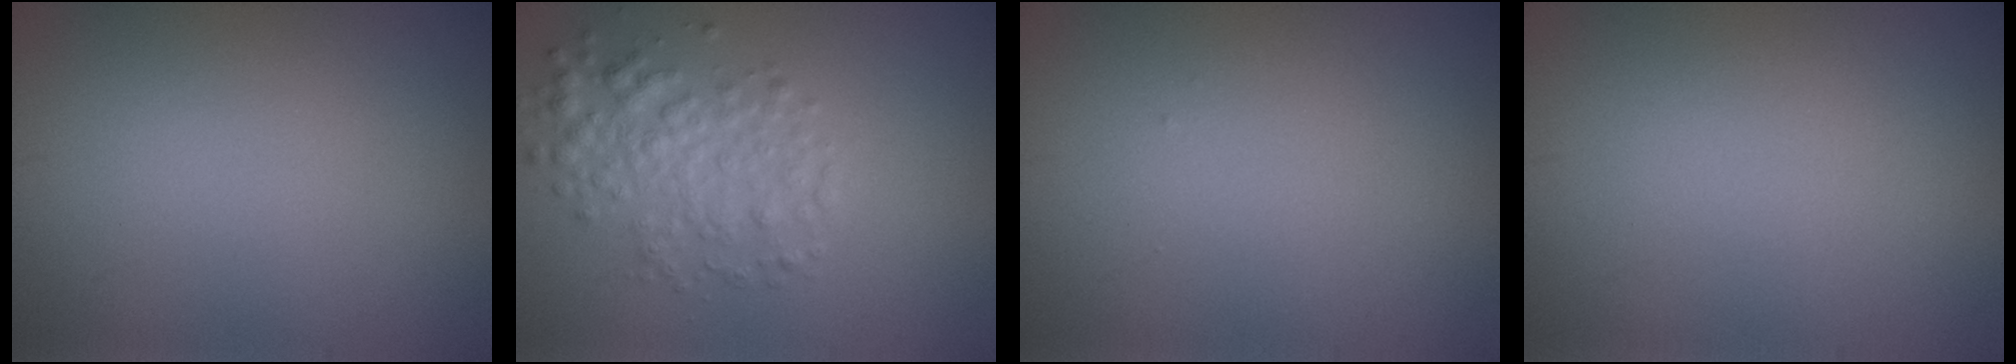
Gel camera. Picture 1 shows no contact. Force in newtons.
{"total": 3.4, "press": 3.4, "slide": 0.0}
{"total": 0.0}
{"total": 0.0}